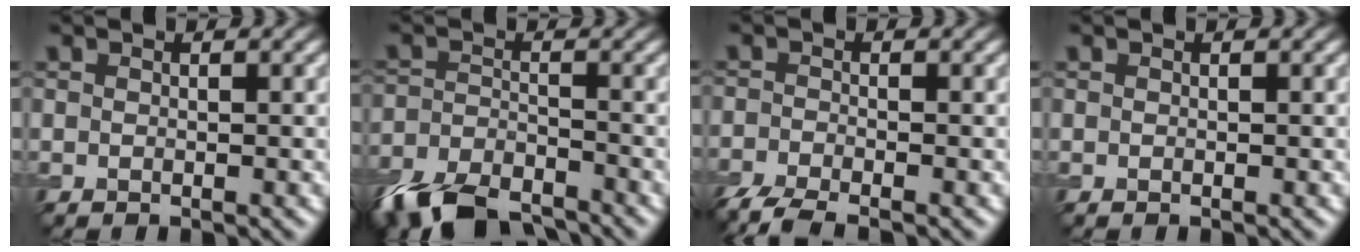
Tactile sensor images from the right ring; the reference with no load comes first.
{"total": 8.7, "force": [-7.0, 3.3, 4.0], "torque": [-0.088, -0.024, -0.131]}
{"total": 4.3, "force": [-3.5, 1.0, 2.2], "torque": [-0.044, -0.015, -0.079]}
{"total": 0.0}